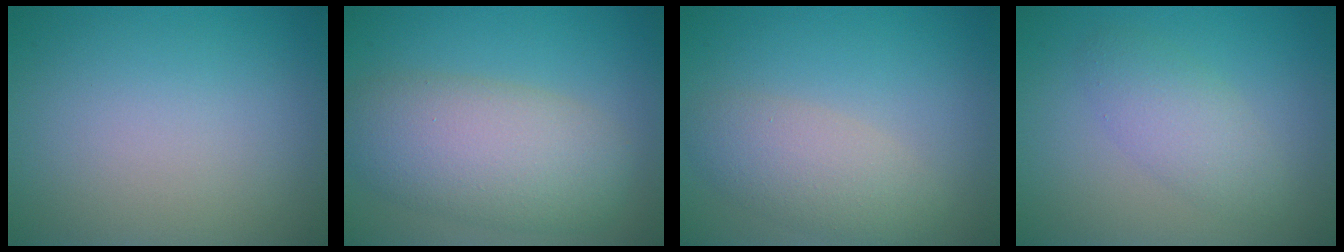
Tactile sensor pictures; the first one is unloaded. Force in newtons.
{"total": 7.5, "press": 7.5, "slide": 0.4}
{"total": 3.6, "press": 3.6, "slide": 0.1}
{"total": 2.8, "press": 2.8, "slide": 0.2}